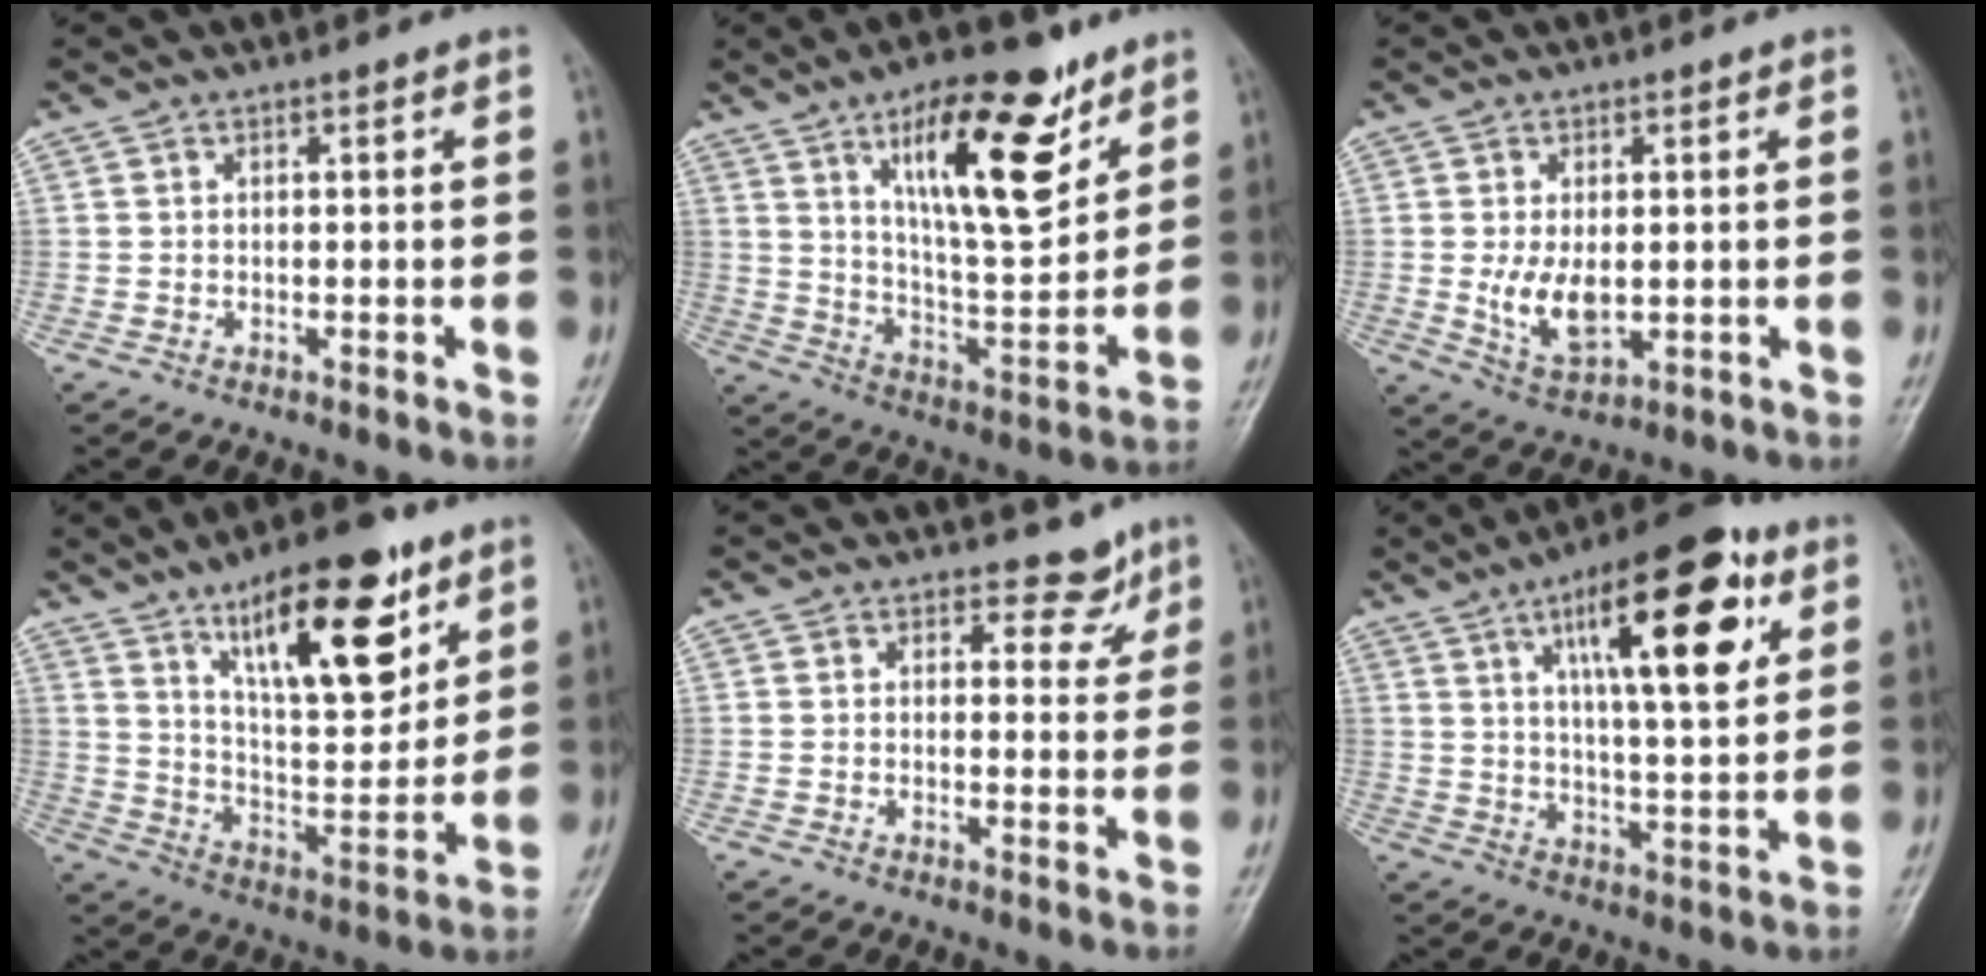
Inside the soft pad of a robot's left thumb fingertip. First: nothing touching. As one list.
[{"total": 19.6, "force": [10.6, 7.0, 14.9], "torque": [-0.197, -0.061, 0.181]}, {"total": 6.7, "force": [-0.1, 3.8, 5.5], "torque": [-0.094, -0.016, 0.008]}, {"total": 20.4, "force": [11.4, 7.9, 15.1], "torque": [-0.187, -0.057, 0.191]}, {"total": 4.3, "force": [3.4, 2.6, 0.6], "torque": [0.017, -0.026, 0.038]}, {"total": 19.4, "force": [8.3, 6.3, 16.4], "torque": [-0.220, -0.025, 0.125]}]